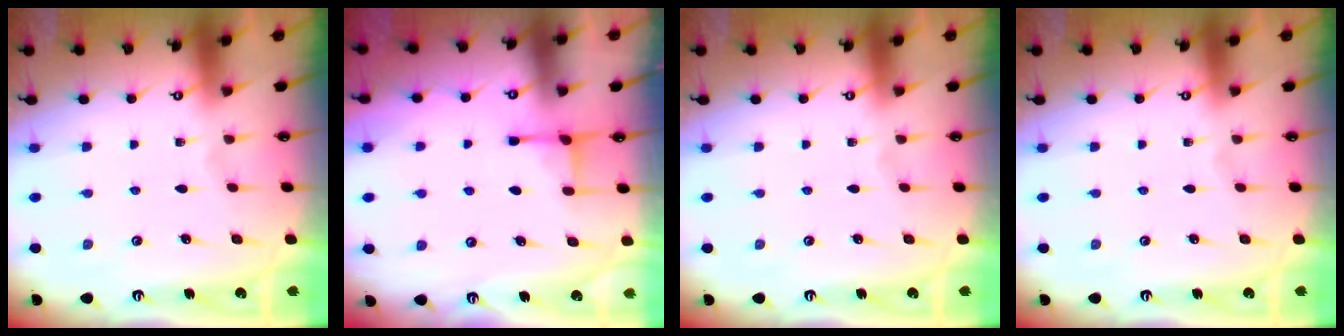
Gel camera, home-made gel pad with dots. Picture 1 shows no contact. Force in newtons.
{"total": 3.0, "press": 3.0, "slide": 0.4}
{"total": 0.0}
{"total": 0.0}